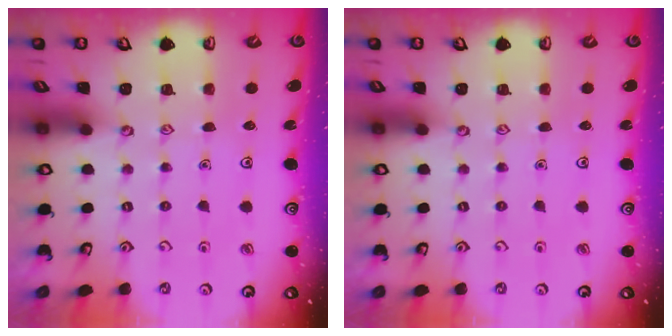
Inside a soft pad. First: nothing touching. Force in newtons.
{"total": 0.0}